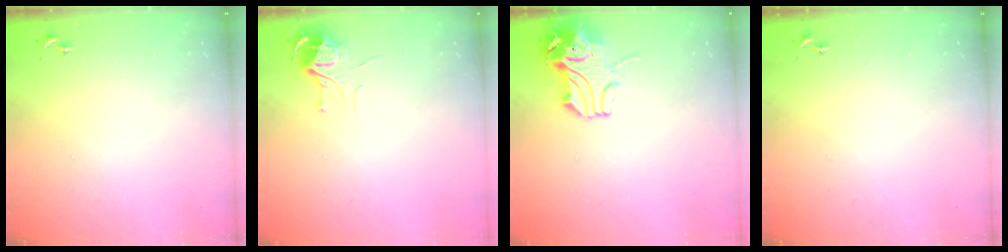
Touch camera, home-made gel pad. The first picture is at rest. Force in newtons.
{"total": 7.0, "press": 7.0, "slide": 0.6}
{"total": 10.6, "press": 10.5, "slide": 1.9}
{"total": 0.0}